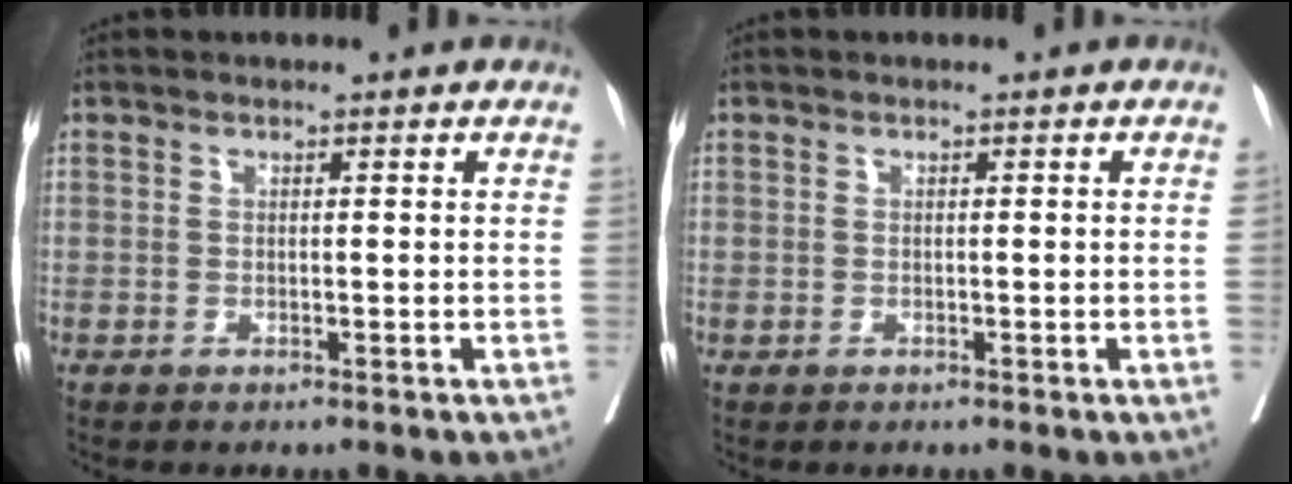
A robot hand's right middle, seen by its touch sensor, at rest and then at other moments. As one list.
[{"total": 0.0}]